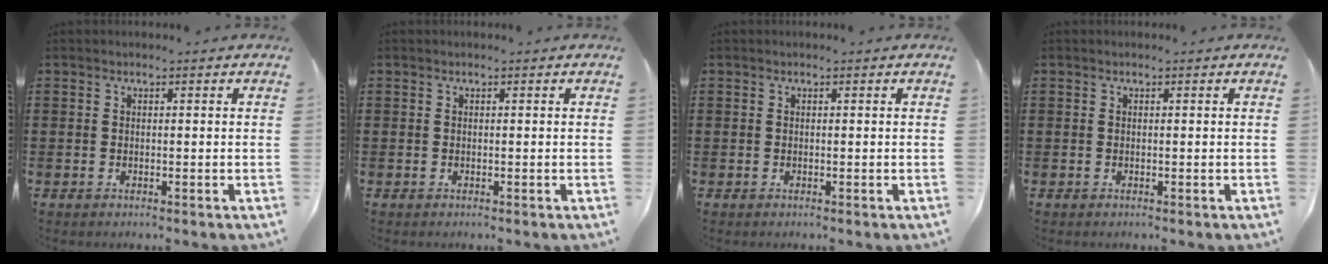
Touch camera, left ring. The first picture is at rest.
{"total": 0.0}
{"total": 0.0}
{"total": 0.0}